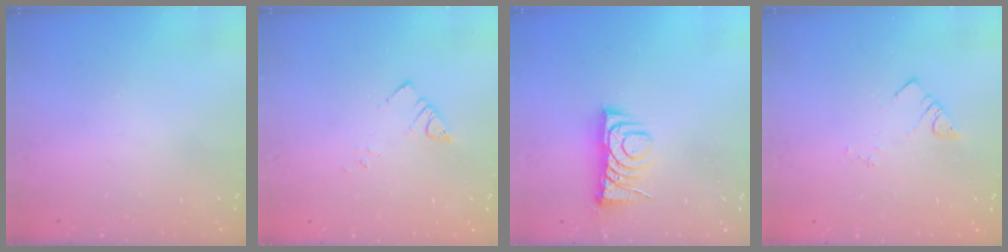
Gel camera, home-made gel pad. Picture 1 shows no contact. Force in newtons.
{"total": 2.4, "press": 2.4, "slide": 0.1}
{"total": 7.4, "press": 7.4, "slide": 0.7}
{"total": 2.1, "press": 2.0, "slide": 0.4}